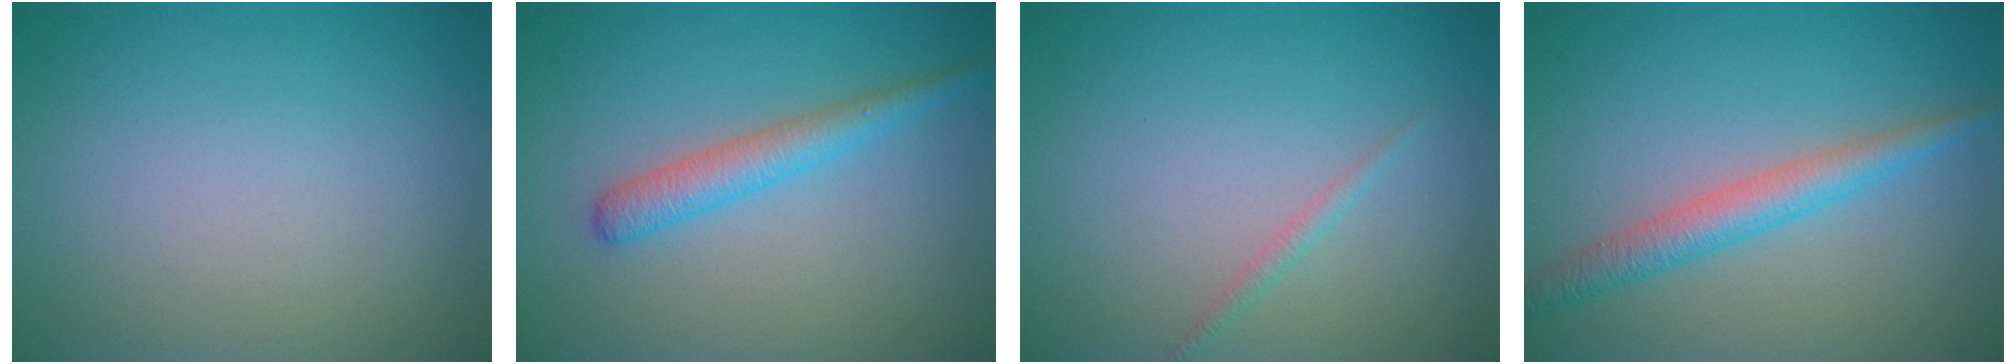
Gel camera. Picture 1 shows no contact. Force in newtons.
{"total": 2.8, "press": 2.8, "slide": 0.0}
{"total": 0.8, "press": 0.8, "slide": 0.1}
{"total": 3.3, "press": 3.3, "slide": 0.1}